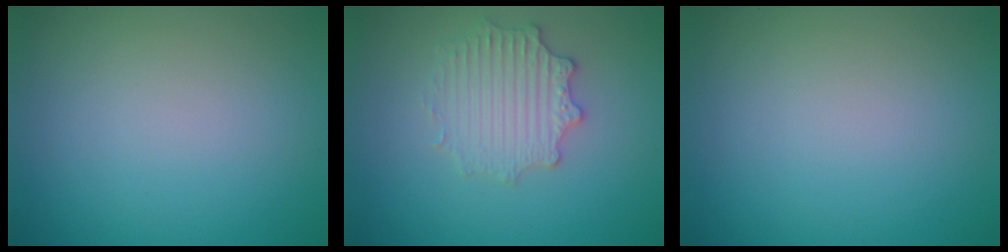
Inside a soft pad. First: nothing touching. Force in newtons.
{"total": 2.9, "press": 2.9, "slide": 0.2}
{"total": 0.0}